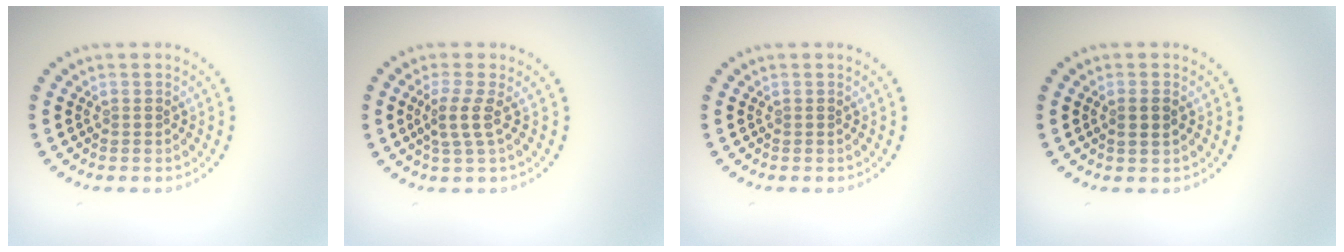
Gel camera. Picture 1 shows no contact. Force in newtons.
{"total": 2.1, "press": 1.6, "slide": 1.4}
{"total": 0.0}
{"total": 1.5, "press": 1.4, "slide": 0.4}